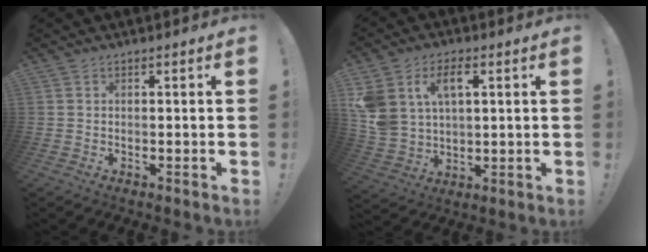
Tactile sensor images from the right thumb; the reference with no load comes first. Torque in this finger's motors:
{"motor_torque": [1.23, 2.47, 1.22, 0.39, 0.15]}